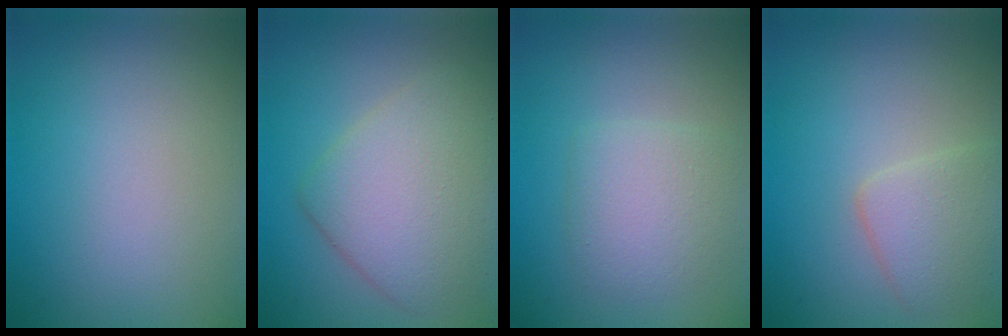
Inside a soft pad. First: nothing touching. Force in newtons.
{"total": 6.1, "press": 6.1, "slide": 0.4}
{"total": 2.9, "press": 2.9, "slide": 0.1}
{"total": 3.1, "press": 3.1, "slide": 0.1}